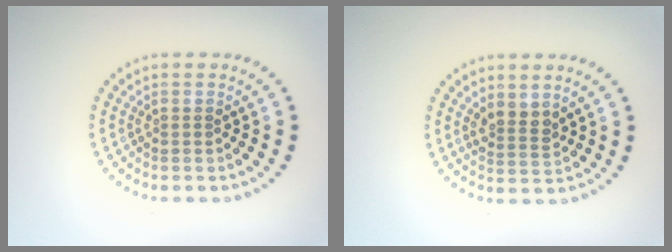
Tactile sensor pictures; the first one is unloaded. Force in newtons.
{"total": 2.0, "press": 1.7, "slide": 1.2}